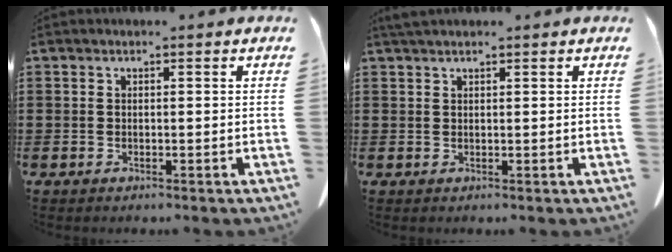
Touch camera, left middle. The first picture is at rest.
{"total": 1.4, "force": [1.2, 0.2, 0.7], "torque": [-0.017, 0.000, 0.023]}